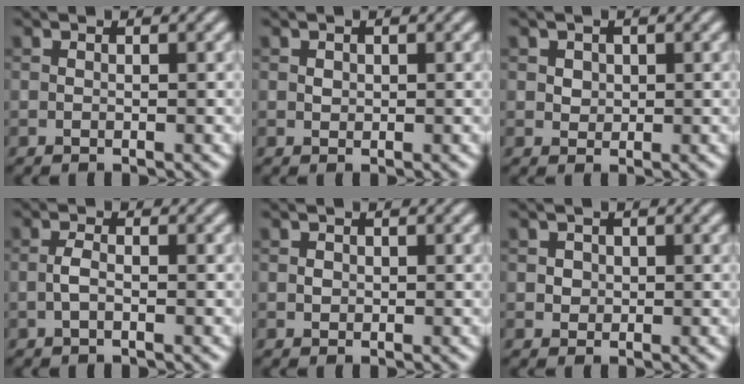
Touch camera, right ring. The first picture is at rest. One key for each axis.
{"total": 0.6, "fx": 0.2, "fy": 0.5, "fz": 0.2, "tx": -0.004, "ty": -0.002, "tz": 0.005}
{"total": 1.2, "fx": 0.5, "fy": 1.1, "fz": 0.4, "tx": -0.007, "ty": -0.001, "tz": 0.011}
{"total": 1.4, "fx": -0.5, "fy": 0.5, "fz": 1.2, "tx": -0.028, "ty": 0.001, "tz": -0.013}
{"total": 0.6, "fx": 0.0, "fy": 0.6, "fz": 0.2, "tx": -0.001, "ty": -0.003, "tz": 0.000}
{"total": 1.1, "fx": 0.2, "fy": 1.0, "fz": 0.3, "tx": 0.001, "ty": -0.001, "tz": 0.005}